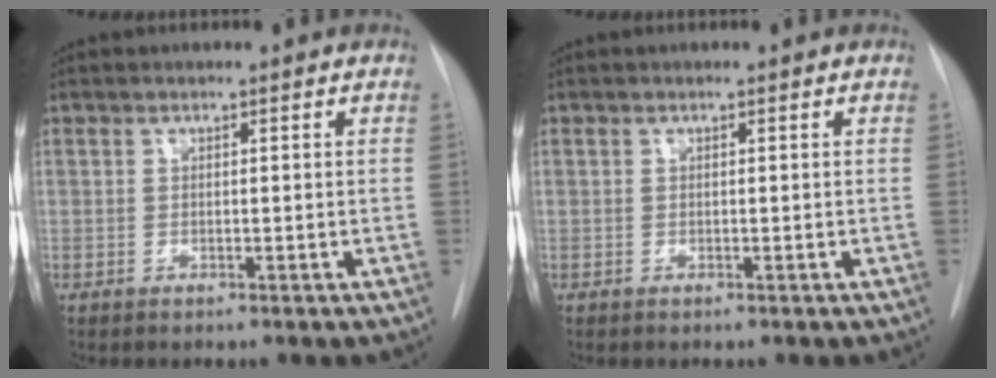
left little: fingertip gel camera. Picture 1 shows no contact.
{"total": 0.0}